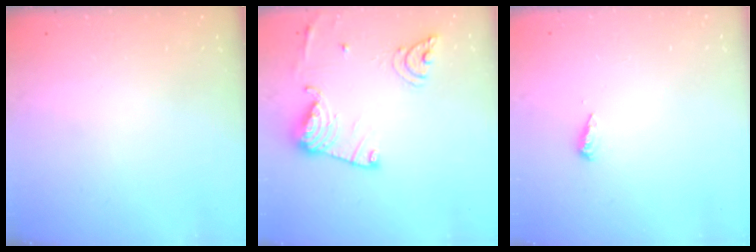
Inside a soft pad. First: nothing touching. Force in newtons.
{"total": 15.7, "press": 15.6, "slide": 1.6}
{"total": 3.6, "press": 3.6, "slide": 0.4}